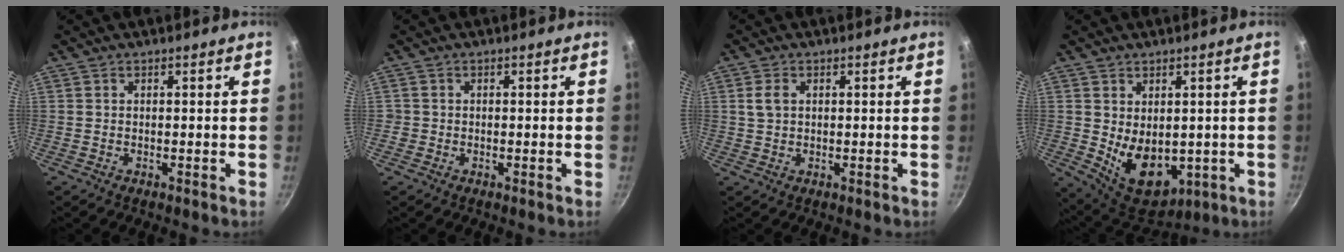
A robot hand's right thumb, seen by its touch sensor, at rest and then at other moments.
{"total": 1.1, "force": [-0.3, 1.0, 0.2], "torque": [-0.001, 0.002, -0.006]}
{"total": 2.9, "force": [0.7, 2.0, 1.9], "torque": [-0.031, 0.003, 0.013]}
{"total": 11.5, "force": [-0.6, 7.8, 8.5], "torque": [-0.102, -0.025, 0.018]}